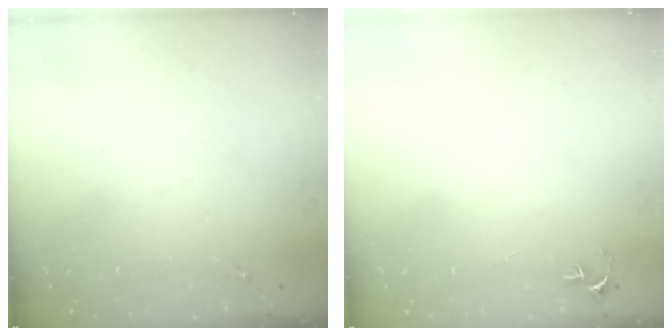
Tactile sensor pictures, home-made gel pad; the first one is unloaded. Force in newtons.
{"total": 2.7, "press": 2.7, "slide": 0.3}